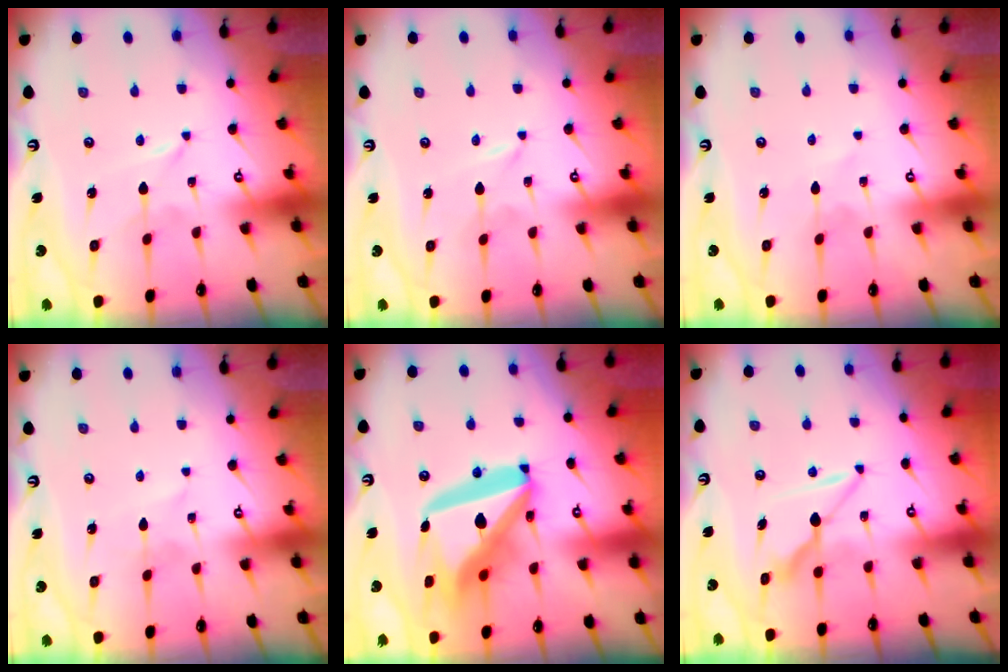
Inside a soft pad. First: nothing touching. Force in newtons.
{"total": 0.0}
{"total": 0.8, "press": 0.8, "slide": 0.1}
{"total": 1.5, "press": 1.5, "slide": 0.2}
{"total": 22.1, "press": 21.9, "slide": 2.7}
{"total": 7.4, "press": 7.4, "slide": 0.4}